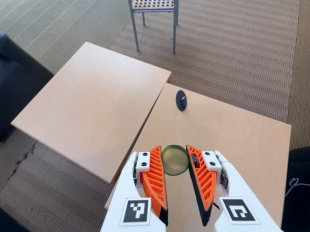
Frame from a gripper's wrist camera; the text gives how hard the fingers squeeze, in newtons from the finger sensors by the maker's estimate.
{"total": 10.1, "left": 10.2, "right": 10.0}